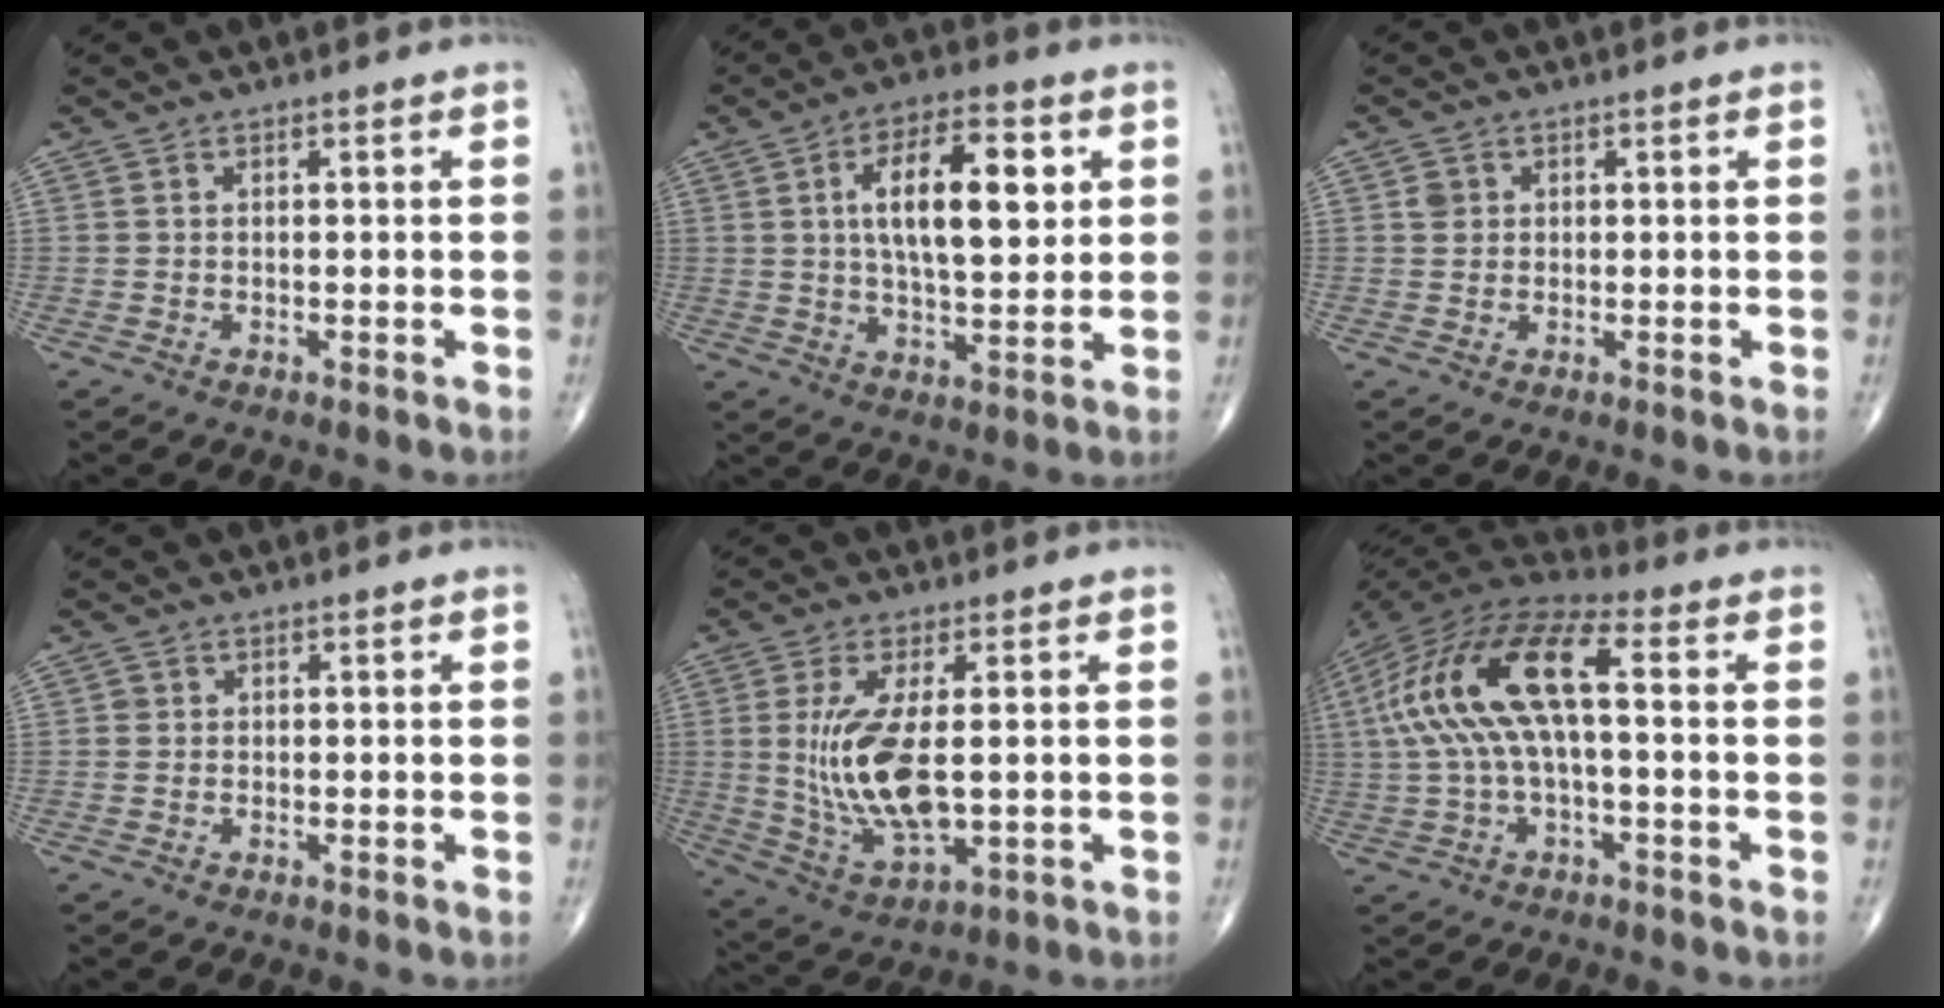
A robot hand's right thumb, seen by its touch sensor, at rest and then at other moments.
{"total": 14.7, "force": [3.5, 6.3, 12.8], "torque": [-0.193, -0.004, 0.056]}
{"total": 1.9, "force": [0.5, 1.7, 0.6], "torque": [-0.004, 0.000, 0.009]}
{"total": 0.7, "force": [0.0, 0.7, 0.1], "torque": [0.003, 0.002, 0.000]}
{"total": 13.4, "force": [0.7, 5.3, 12.2], "torque": [-0.253, -0.019, 0.028]}
{"total": 18.9, "force": [1.8, 7.6, 17.2], "torque": [-0.357, 0.047, 0.025]}